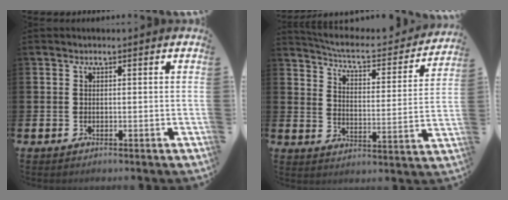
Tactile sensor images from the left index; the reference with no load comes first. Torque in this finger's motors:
{"motor_torque": [0.17, -1.97, 0.04, -0.01]}